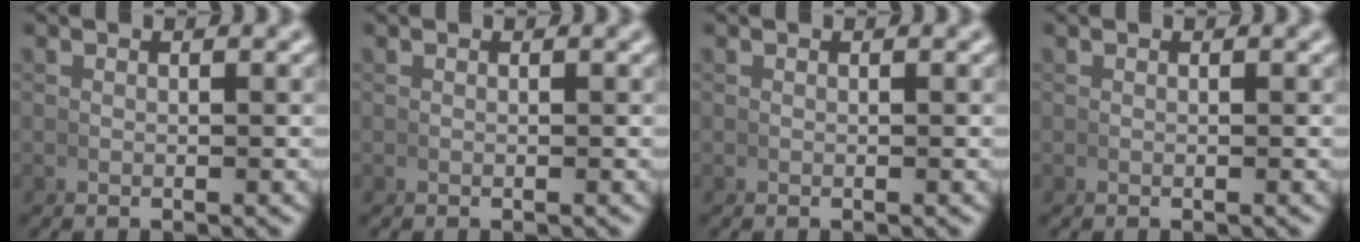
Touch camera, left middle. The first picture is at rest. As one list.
[{"total": 0.0}, {"total": 0.0}, {"total": 0.0}]